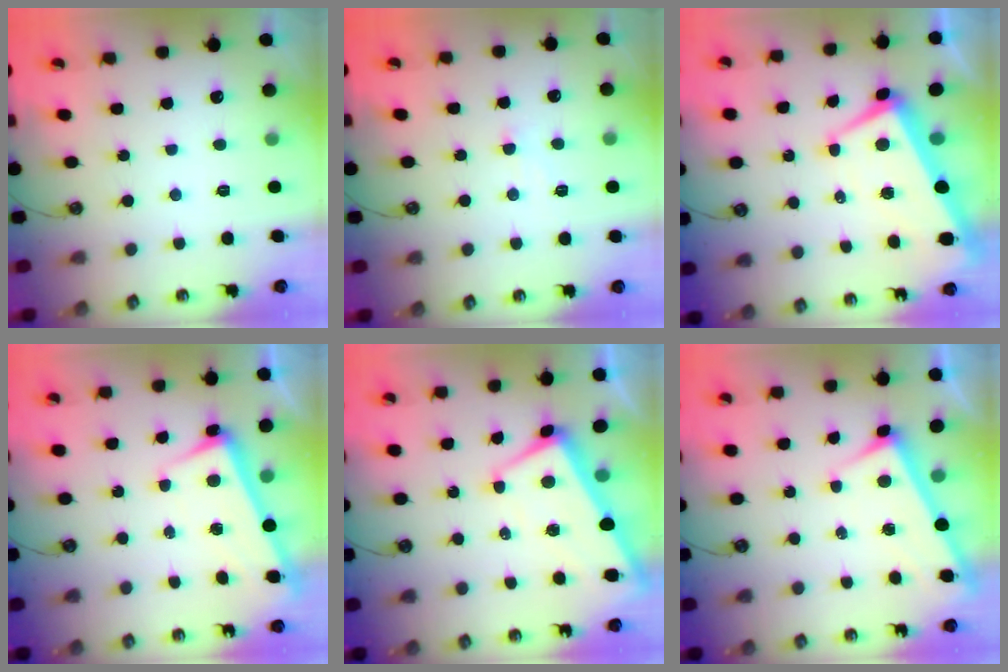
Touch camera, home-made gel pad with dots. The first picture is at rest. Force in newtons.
{"total": 2.0, "press": 2.0, "slide": 0.2}
{"total": 1.9, "press": 1.5, "slide": 1.2}
{"total": 2.7, "press": 2.6, "slide": 0.7}
{"total": 1.5, "press": 1.3, "slide": 0.7}
{"total": 2.9, "press": 2.9, "slide": 0.1}